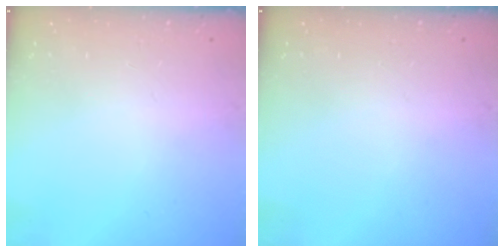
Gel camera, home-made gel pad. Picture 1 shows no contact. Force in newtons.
{"total": 0.0}